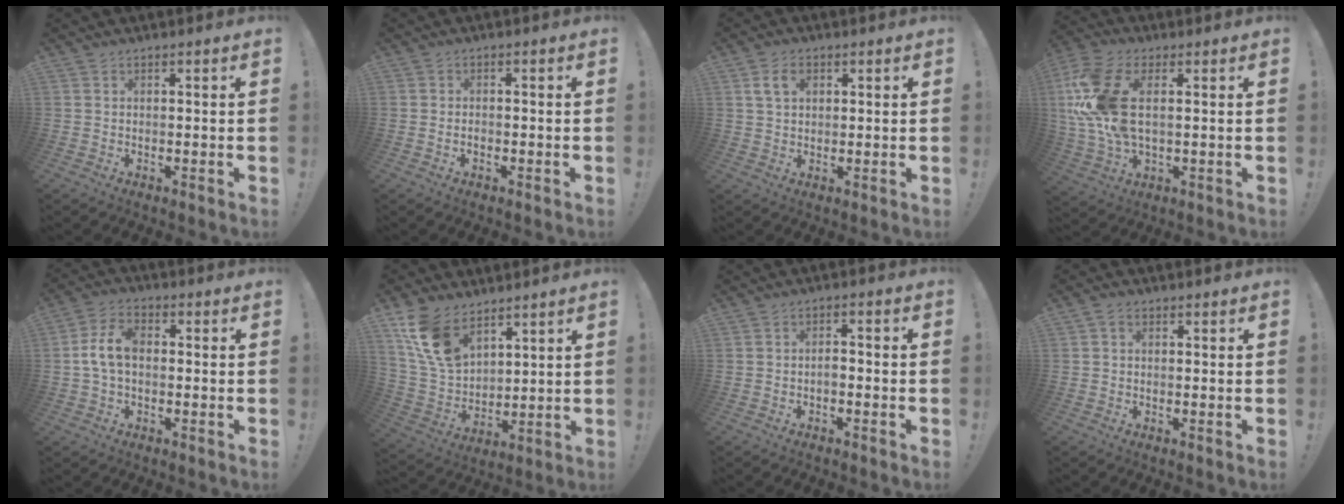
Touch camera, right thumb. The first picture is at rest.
{"total": 1.0, "force": [-0.7, 0.2, 0.6], "torque": [-0.009, 0.000, -0.012]}
{"total": 5.5, "force": [2.0, 3.8, 3.4], "torque": [-0.052, 0.003, 0.036]}
{"total": 18.4, "force": [3.4, 10.3, 14.8], "torque": [-0.300, -0.014, 0.063]}
{"total": 8.3, "force": [-0.3, 5.1, 6.6], "torque": [-0.136, 0.013, 0.000]}
{"total": 14.5, "force": [8.9, 8.5, 7.6], "torque": [-0.156, -0.043, 0.176]}
{"total": 2.3, "force": [-1.3, 0.7, 1.8], "torque": [-0.030, 0.005, -0.024]}
{"total": 1.3, "force": [0.2, 1.0, 0.8], "torque": [-0.019, 0.005, 0.004]}